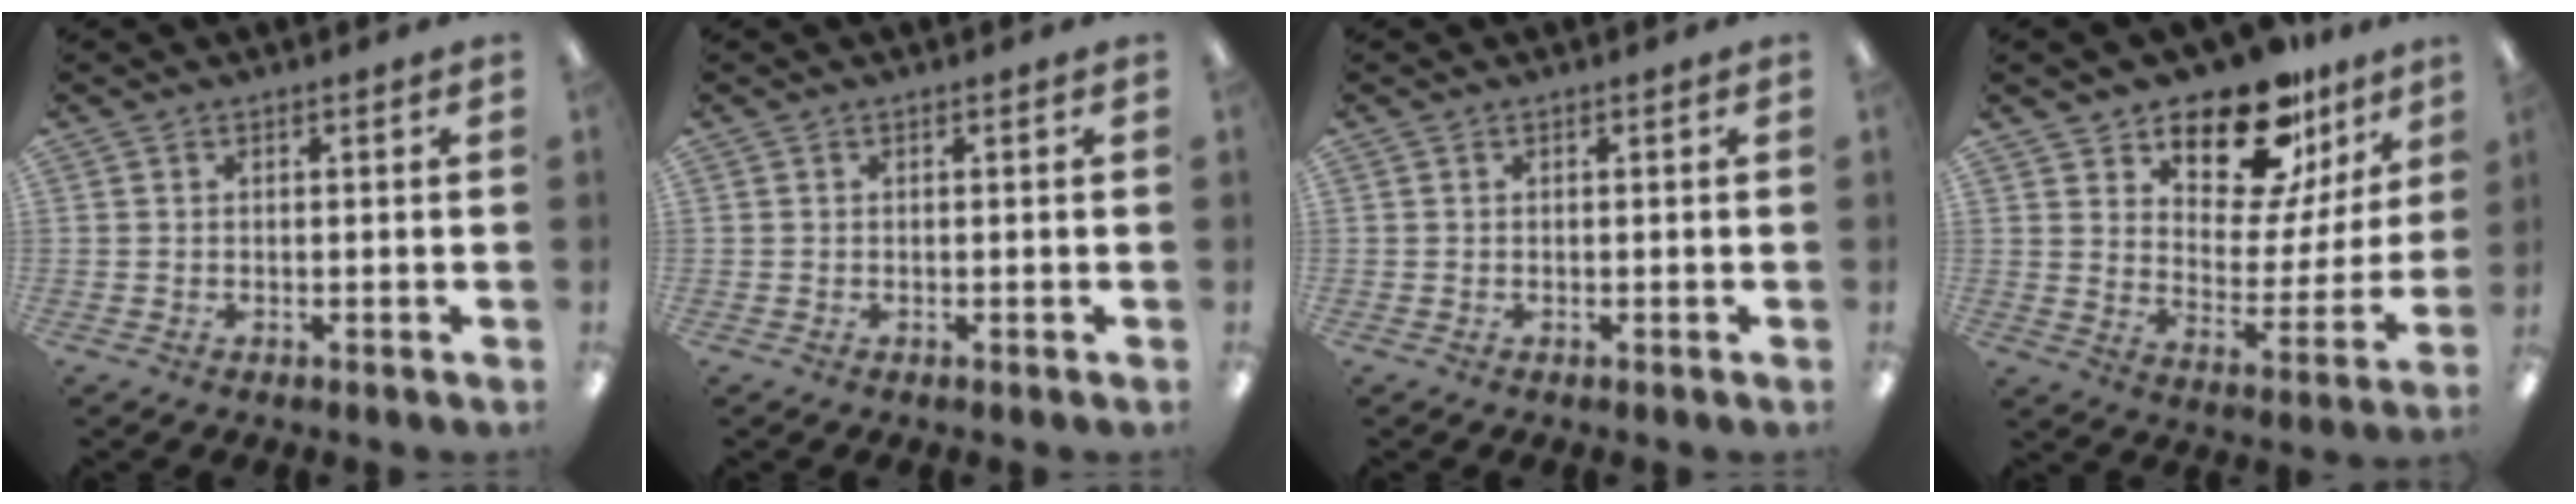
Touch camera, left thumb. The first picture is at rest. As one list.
[{"total": 0.0}, {"total": 0.0}, {"total": 18.4, "force": [14.5, 7.6, 8.5], "torque": [-0.143, -0.105, 0.251]}]